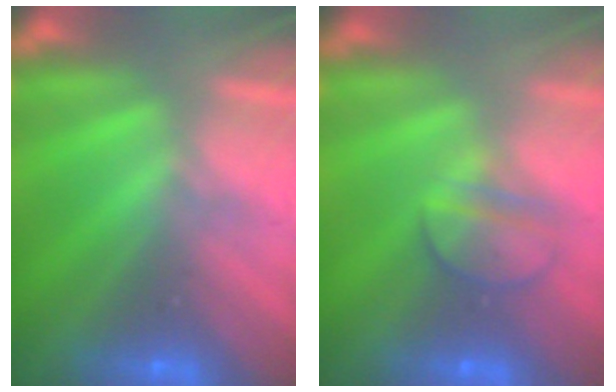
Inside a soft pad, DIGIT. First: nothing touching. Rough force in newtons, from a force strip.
{"total": 2.3}